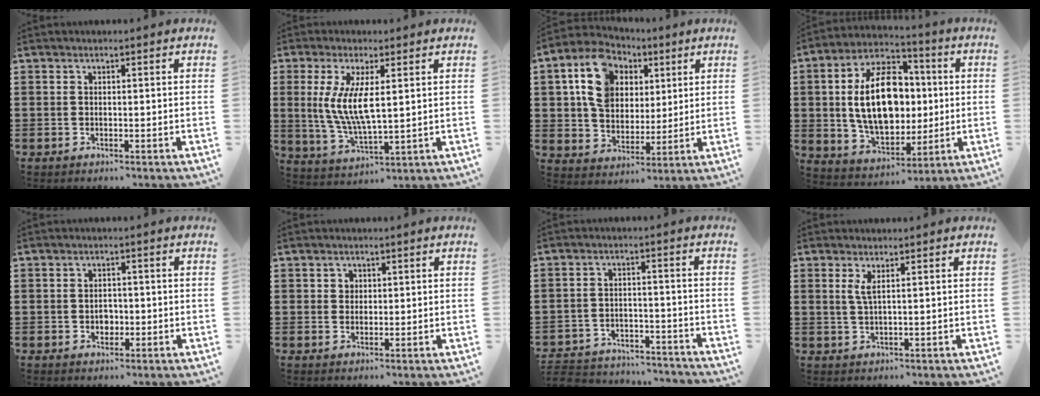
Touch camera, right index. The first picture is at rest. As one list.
[{"total": 7.8, "force": [1.1, 2.6, 7.3], "torque": [-0.157, -0.002, 0.016]}, {"total": 11.0, "force": [3.8, 8.6, 5.9], "torque": [-0.126, 0.019, 0.068]}, {"total": 15.4, "force": [0.8, 9.4, 12.2], "torque": [-0.230, 0.007, 0.011]}, {"total": 1.9, "force": [-0.3, 1.5, 1.2], "torque": [-0.017, -0.001, -0.008]}, {"total": 1.5, "force": [0.5, 1.4, 0.2], "torque": [-0.010, 0.007, 0.009]}, {"total": 4.1, "force": [-4.0, 0.9, 0.2], "torque": [-0.016, 0.005, -0.086]}, {"total": 2.0, "force": [0.8, 0.3, 1.8], "torque": [-0.040, 0.000, 0.014]}]